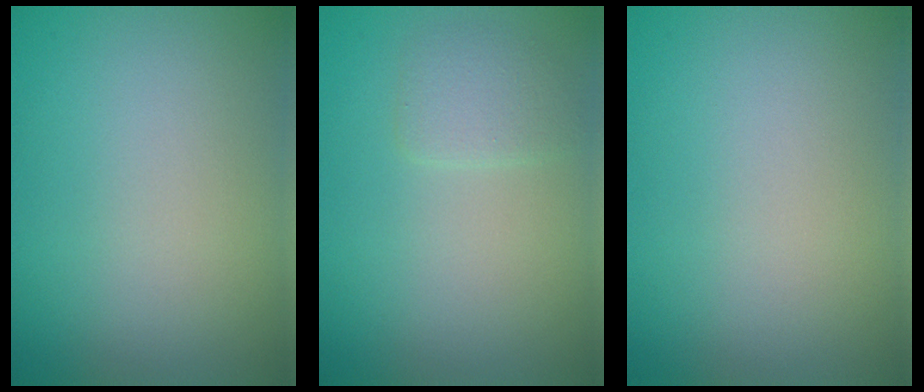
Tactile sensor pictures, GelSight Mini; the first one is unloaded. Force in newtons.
{"total": 1.7, "press": 1.7, "slide": 0.1}
{"total": 0.0}